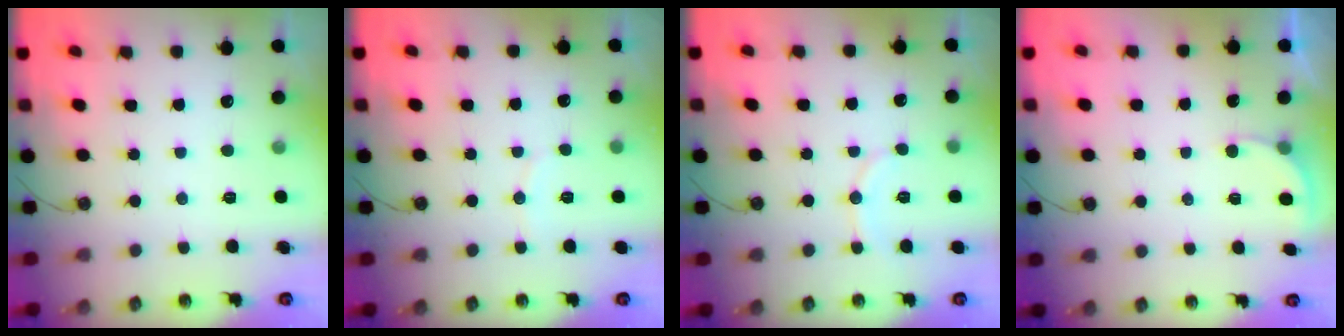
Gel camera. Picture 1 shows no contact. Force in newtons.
{"total": 3.6, "press": 3.5, "slide": 0.4}
{"total": 6.4, "press": 6.2, "slide": 1.5}
{"total": 2.4, "press": 2.4, "slide": 0.2}